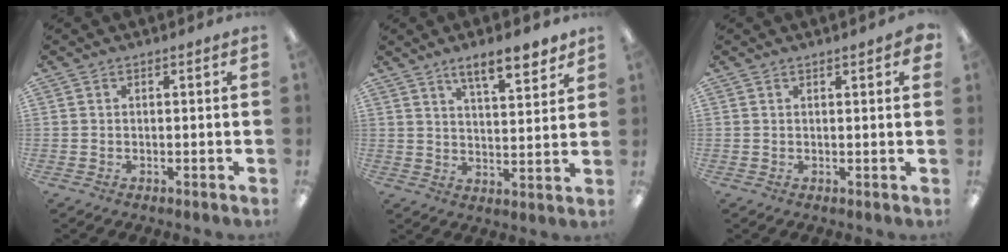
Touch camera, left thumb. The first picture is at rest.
{"total": 8.9, "force": [6.9, 2.5, 5.0], "torque": [-0.066, -0.042, 0.116]}
{"total": 1.5, "force": [1.1, 0.2, 1.0], "torque": [-0.005, -0.005, 0.016]}